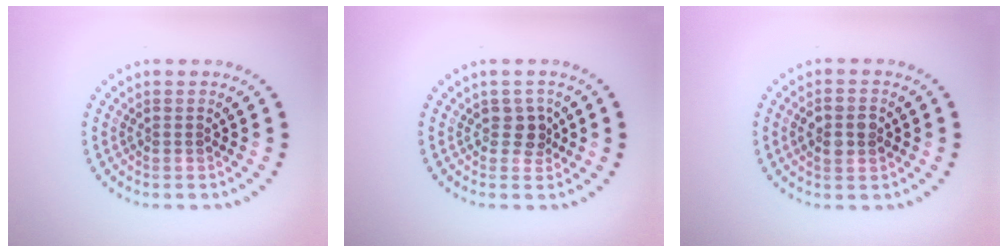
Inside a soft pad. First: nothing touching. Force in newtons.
{"total": 1.9, "press": 1.6, "slide": 1.0}
{"total": 2.7, "press": 2.6, "slide": 0.3}